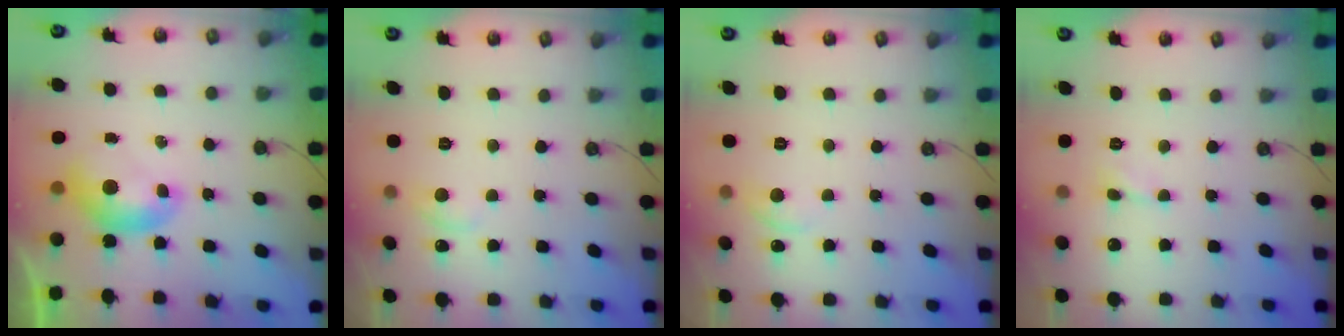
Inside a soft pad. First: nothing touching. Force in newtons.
{"total": 1.1, "press": 0.8, "slide": 0.7}
{"total": 0.8, "press": 0.2, "slide": 0.8}
{"total": 0.6, "press": 0.5, "slide": 0.3}